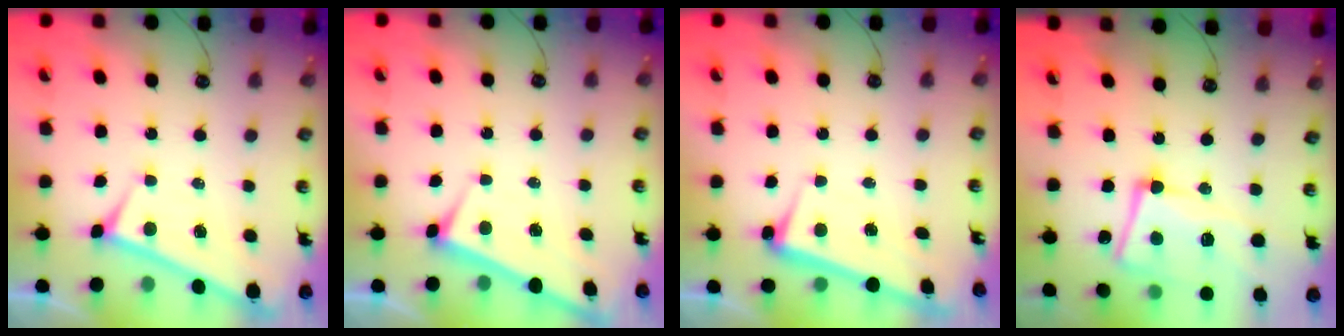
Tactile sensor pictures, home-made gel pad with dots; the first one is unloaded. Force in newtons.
{"total": 2.6, "press": 2.6, "slide": 0.2}
{"total": 2.2, "press": 2.1, "slide": 0.9}
{"total": 10.6, "press": 10.4, "slide": 2.1}